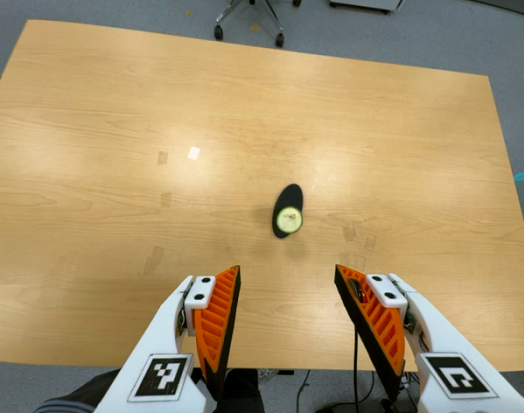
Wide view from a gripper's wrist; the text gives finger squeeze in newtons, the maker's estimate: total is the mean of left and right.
{"total": 0.0}